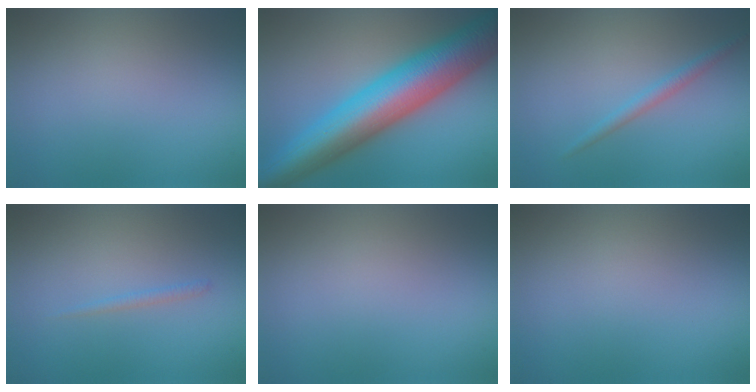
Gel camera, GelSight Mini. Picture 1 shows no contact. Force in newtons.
{"total": 12.8, "press": 12.8, "slide": 0.2}
{"total": 1.5, "press": 1.5, "slide": 0.1}
{"total": 0.7, "press": 0.7, "slide": 0.1}
{"total": 0.0}
{"total": 0.0}